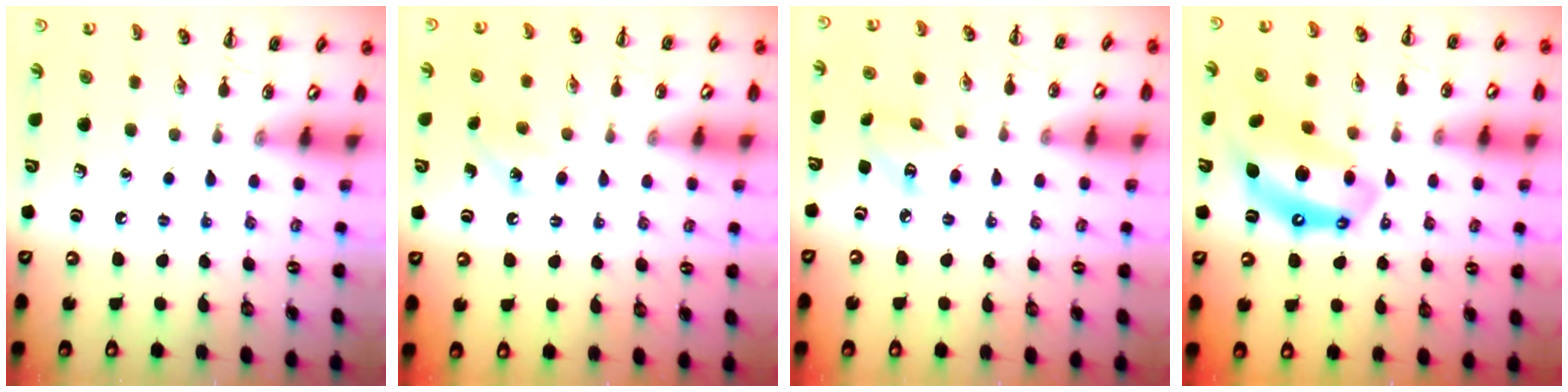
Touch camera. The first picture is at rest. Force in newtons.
{"total": 7.0, "press": 6.9, "slide": 1.2}
{"total": 4.2, "press": 4.1, "slide": 0.8}
{"total": 12.4, "press": 11.9, "slide": 3.5}